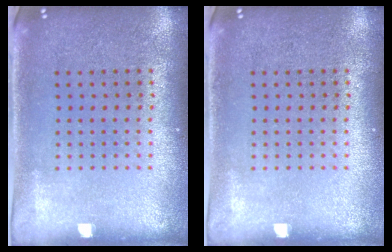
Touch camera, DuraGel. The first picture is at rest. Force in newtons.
{"total": 0.0}